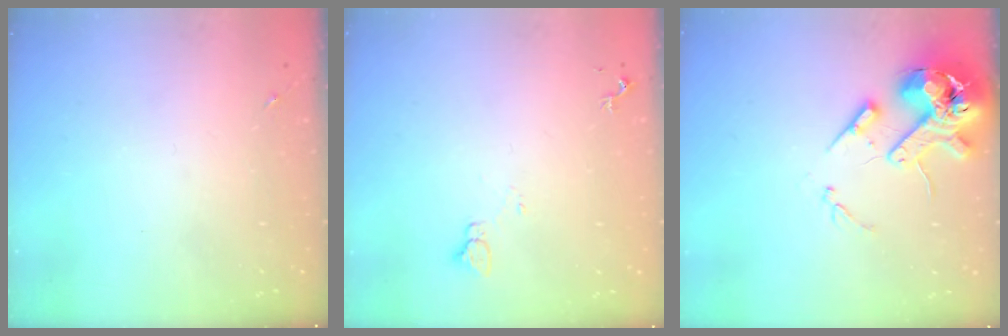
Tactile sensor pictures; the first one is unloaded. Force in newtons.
{"total": 5.1, "press": 5.1, "slide": 0.5}
{"total": 15.7, "press": 15.5, "slide": 2.3}